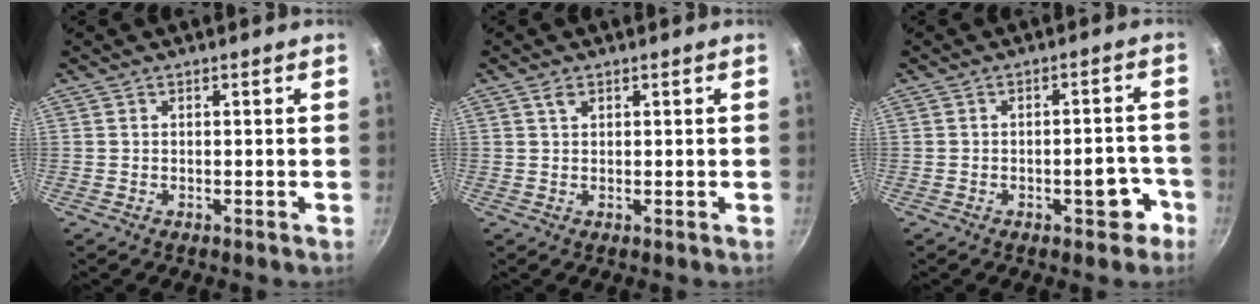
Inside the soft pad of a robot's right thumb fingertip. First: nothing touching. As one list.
[{"total": 1.5, "force": [0.8, 0.8, 0.9], "torque": [-0.015, -0.001, 0.015]}, {"total": 6.0, "force": [-2.9, 2.8, 4.4], "torque": [-0.021, 0.034, -0.033]}]